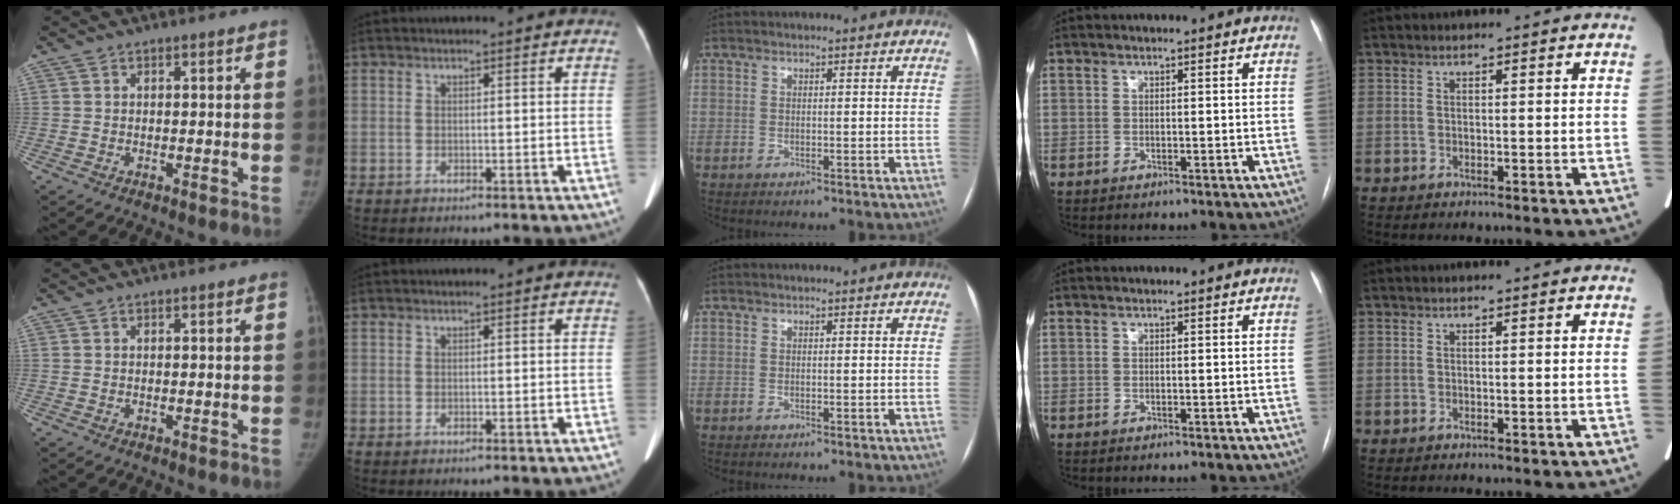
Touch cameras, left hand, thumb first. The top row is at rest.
{}